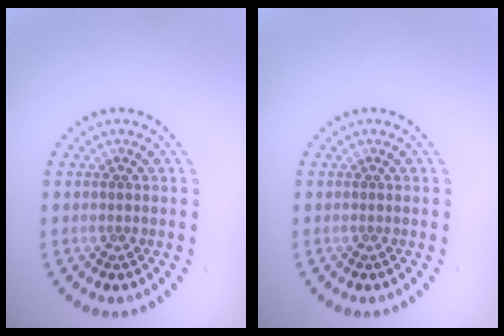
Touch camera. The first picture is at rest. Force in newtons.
{"total": 0.0}